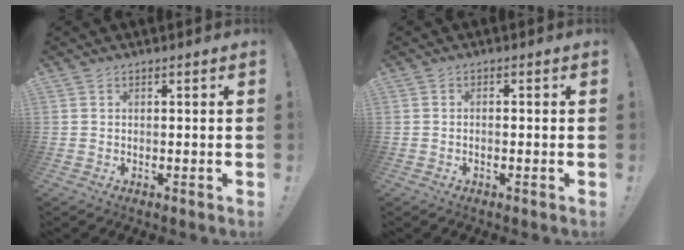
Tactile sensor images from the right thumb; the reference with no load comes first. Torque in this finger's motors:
{"motor_torque": [-0.30, -0.26, -0.30, 0.21, 0.09]}